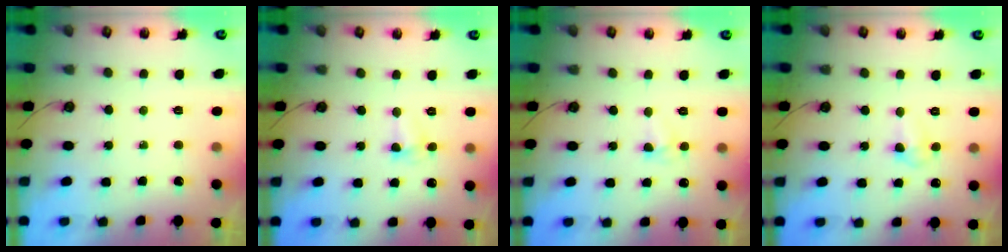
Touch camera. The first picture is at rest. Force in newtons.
{"total": 2.9, "press": 2.8, "slide": 0.7}
{"total": 4.7, "press": 4.7, "slide": 0.5}
{"total": 3.5, "press": 3.4, "slide": 0.8}